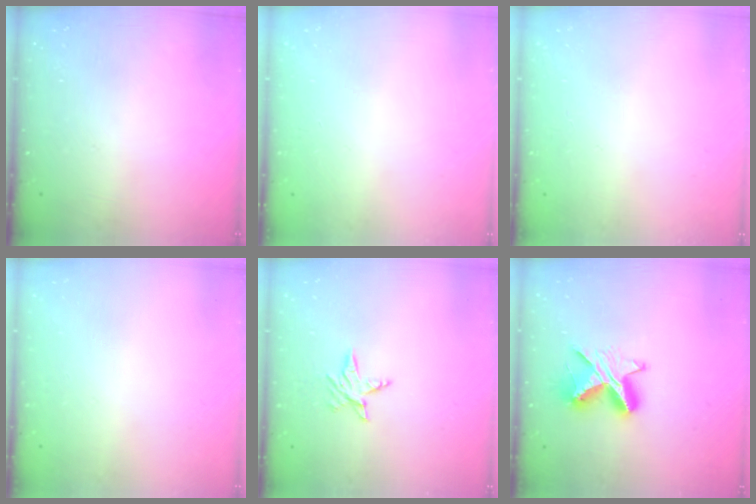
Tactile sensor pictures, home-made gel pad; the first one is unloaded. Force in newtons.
{"total": 0.0}
{"total": 0.0}
{"total": 0.0}
{"total": 4.5, "press": 4.4, "slide": 0.5}
{"total": 10.4, "press": 10.4, "slide": 0.8}